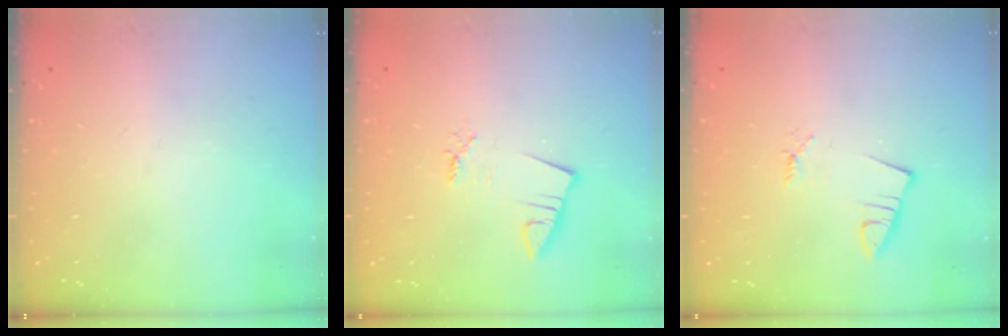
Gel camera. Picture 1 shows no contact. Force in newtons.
{"total": 1.4, "press": 1.4, "slide": 0.1}
{"total": 1.0, "press": 1.0, "slide": 0.1}